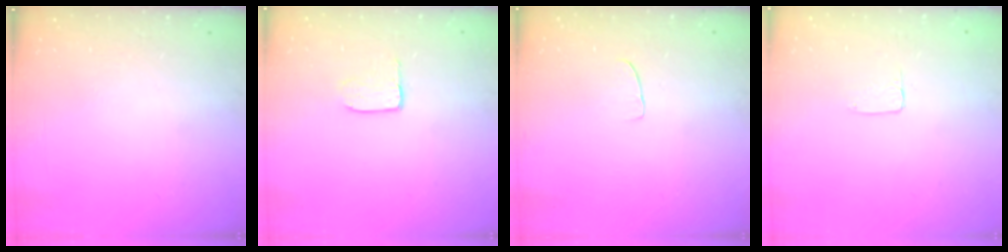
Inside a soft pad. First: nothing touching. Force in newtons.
{"total": 3.9, "press": 3.9, "slide": 0.1}
{"total": 2.6, "press": 2.6, "slide": 0.2}
{"total": 3.7, "press": 3.6, "slide": 0.3}